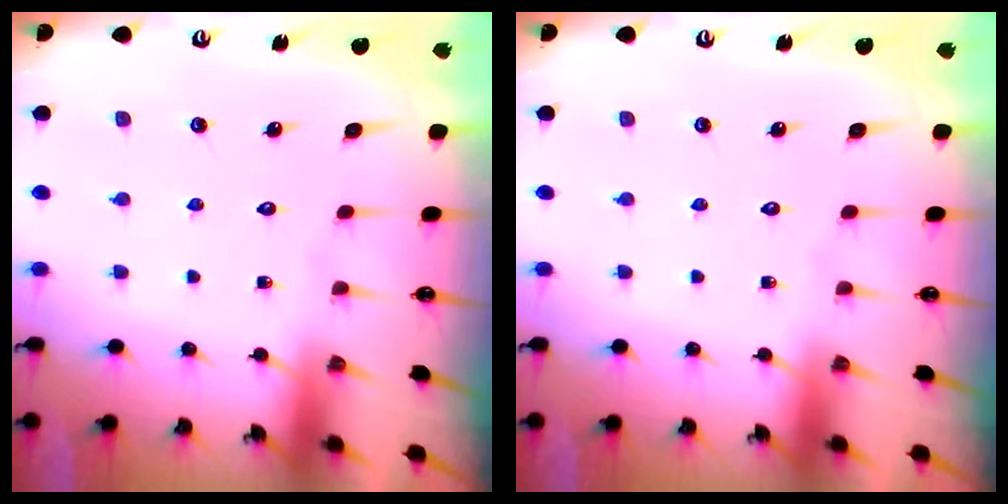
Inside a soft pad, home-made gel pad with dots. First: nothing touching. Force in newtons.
{"total": 0.0}